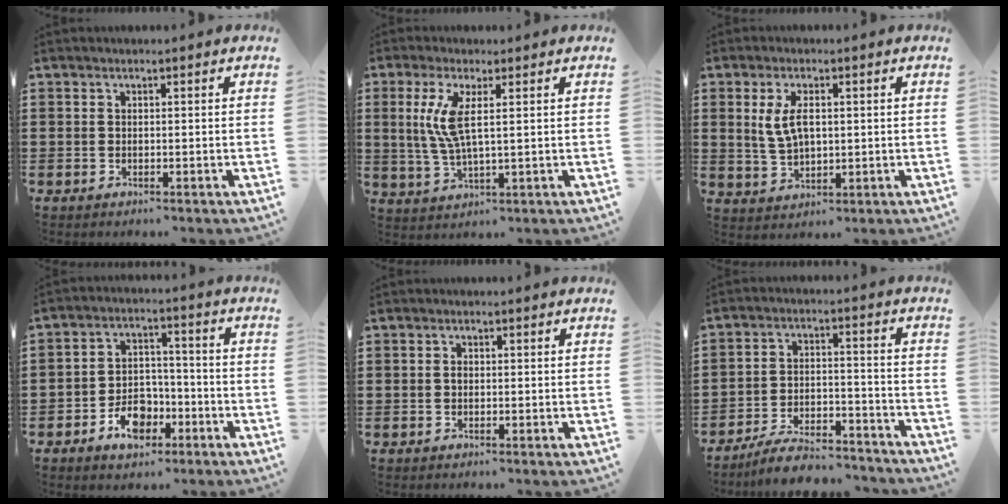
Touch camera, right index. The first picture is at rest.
{"total": 6.7, "force": [1.5, 1.4, 6.4], "torque": [-0.148, -0.009, 0.018]}
{"total": 5.2, "force": [0.9, 2.4, 4.5], "torque": [-0.099, 0.005, 0.012]}
{"total": 7.2, "force": [-3.6, 4.8, 4.1], "torque": [-0.065, 0.017, -0.065]}
{"total": 0.8, "force": [-0.1, 0.5, 0.6], "torque": [-0.014, 0.000, -0.002]}
{"total": 6.9, "force": [-6.4, 0.9, 2.3], "torque": [-0.044, 0.009, -0.123]}